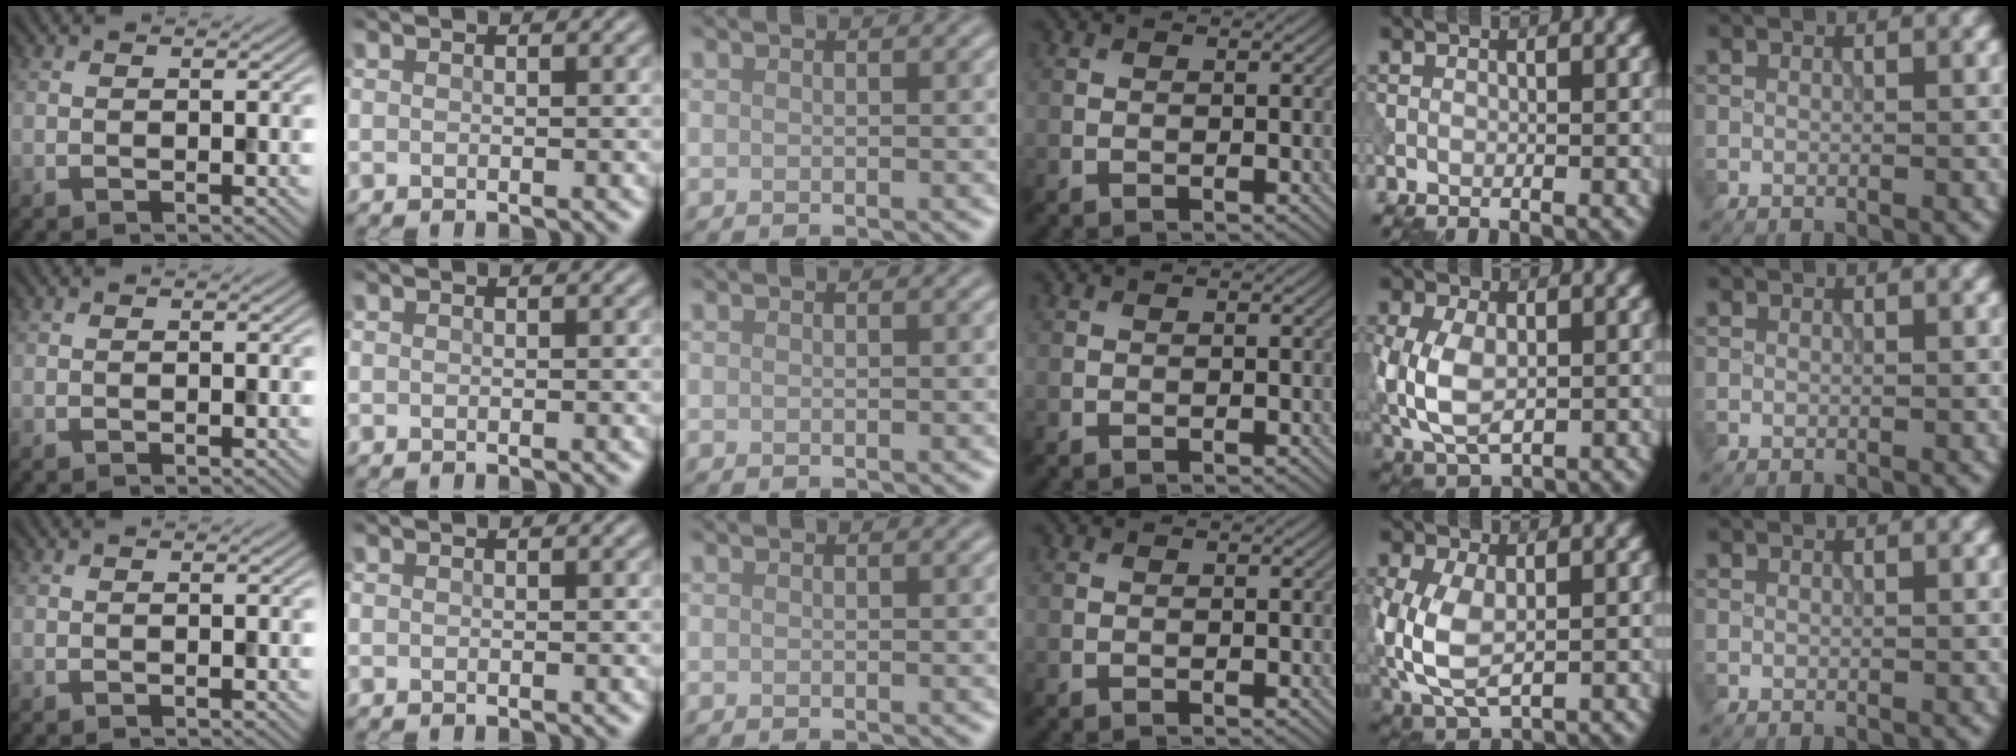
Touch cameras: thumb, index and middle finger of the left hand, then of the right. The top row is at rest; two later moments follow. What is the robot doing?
{"motion": "press", "object": "tv remote"}